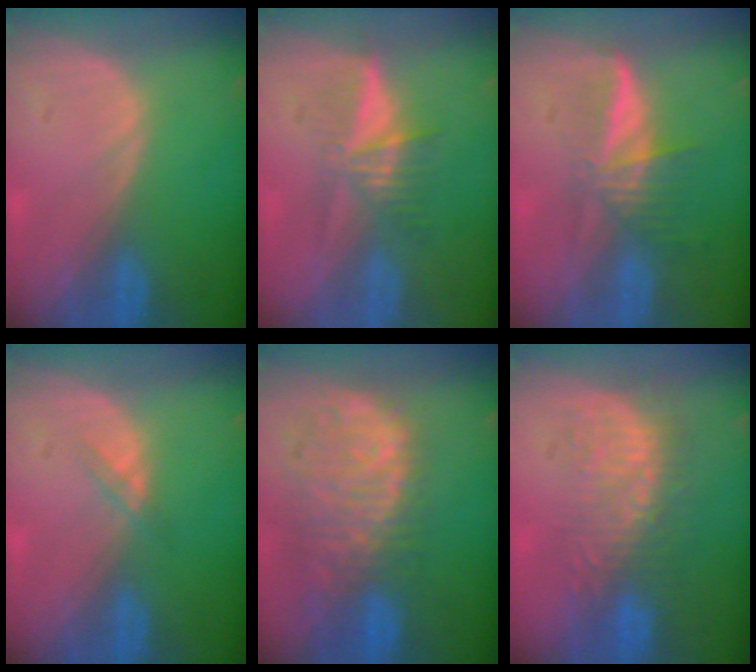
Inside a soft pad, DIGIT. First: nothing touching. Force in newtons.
{"total": 5.1, "press": 4.9, "slide": 1.5}
{"total": 6.0, "press": 5.6, "slide": 2.3}
{"total": 1.3, "press": 1.3, "slide": 0.2}
{"total": 11.4, "press": 9.6, "slide": 6.1}
{"total": 8.7, "press": 8.3, "slide": 2.5}